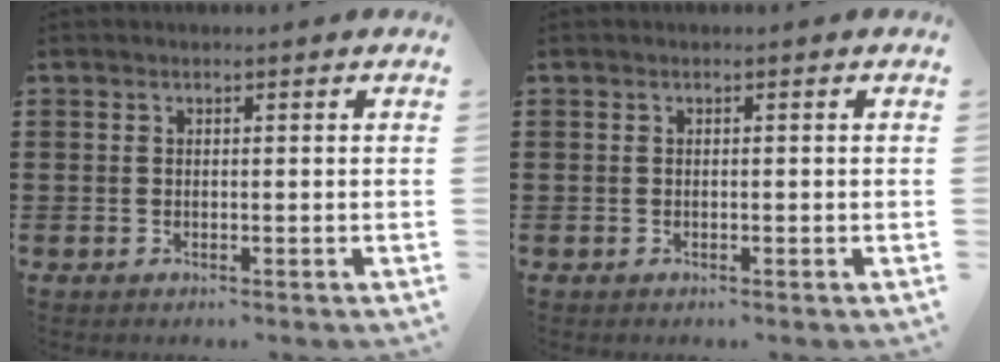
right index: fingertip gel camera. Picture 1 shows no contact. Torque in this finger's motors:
{"motor_torque": [0.31, 0.36, 0.00, 0.00]}